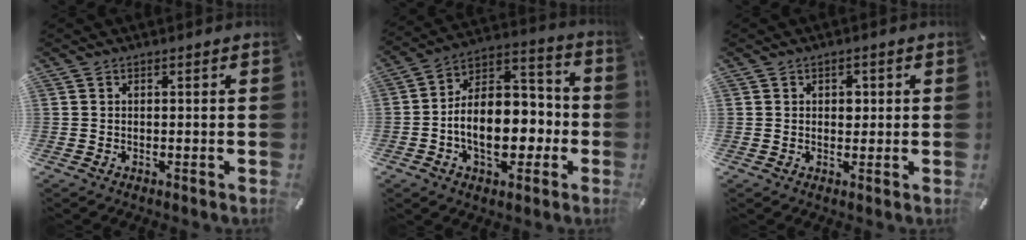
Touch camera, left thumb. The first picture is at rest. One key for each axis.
{"total": 16.2, "fx": -4.2, "fy": 11.1, "fz": 11.0, "tx": -0.167, "ty": 0.009, "tz": -0.072}
{"total": 2.5, "fx": 0.4, "fy": 2.0, "fz": 1.6, "tx": -0.010, "ty": -0.003, "tz": -0.001}